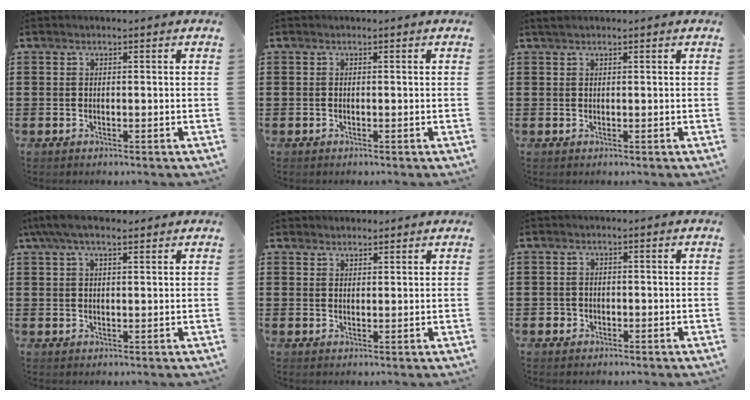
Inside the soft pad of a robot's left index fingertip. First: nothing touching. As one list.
[{"total": 0.0}, {"total": 0.7, "force": [0.5, 0.1, 0.5], "torque": [-0.011, 0.001, 0.009]}, {"total": 4.8, "force": [3.1, 1.5, 3.4], "torque": [-0.072, 0.006, 0.056]}, {"total": 1.9, "force": [1.8, 0.7, -0.1], "torque": [-0.003, 0.004, 0.036]}, {"total": 1.0, "force": [-0.4, 0.9, 0.1], "torque": [-0.006, 0.004, -0.011]}]